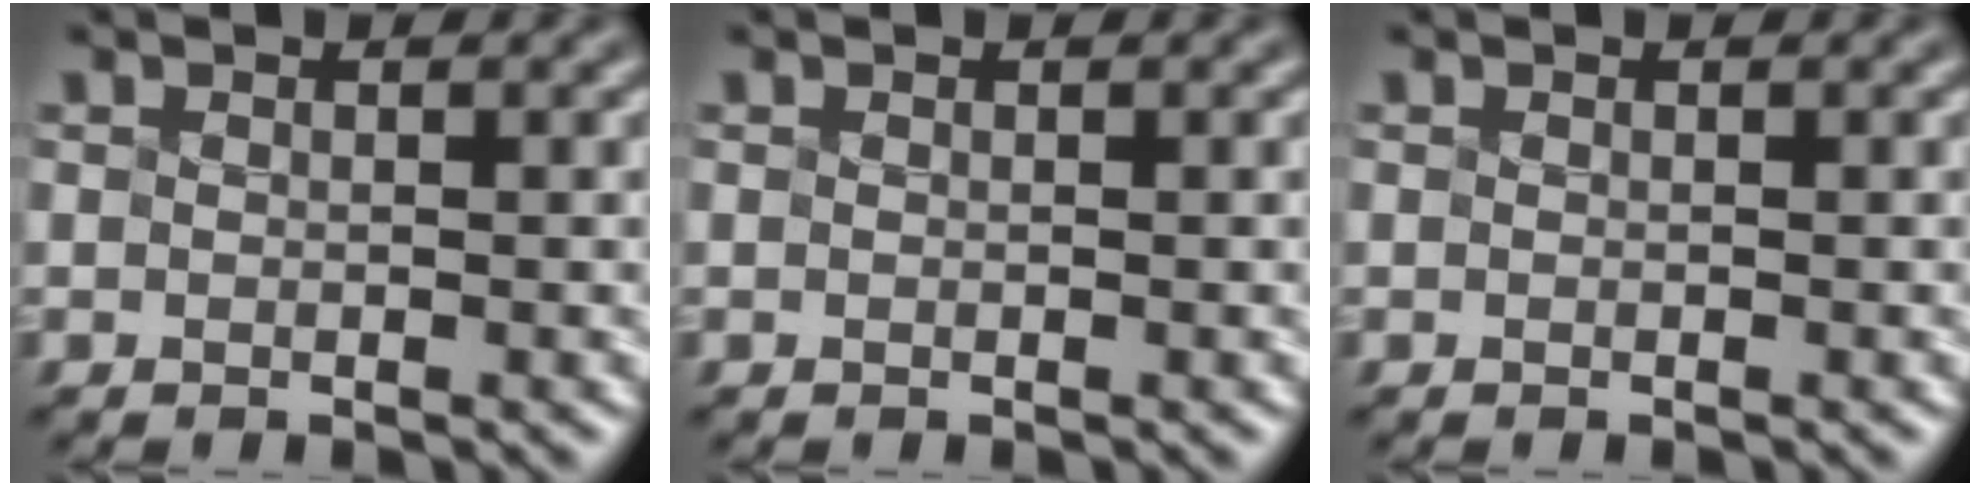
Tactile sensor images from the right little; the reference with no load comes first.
{"total": 0.0}
{"total": 0.0}